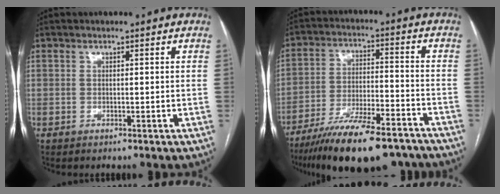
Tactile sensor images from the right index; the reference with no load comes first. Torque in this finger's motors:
{"motor_torque": [1.75, -0.39, 0.50, 0.21]}